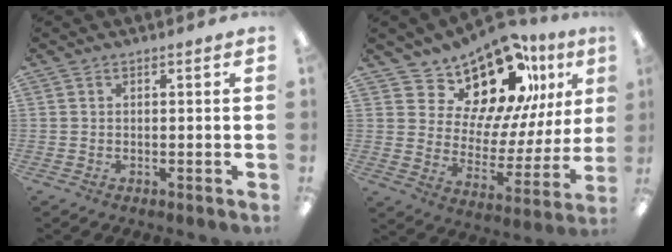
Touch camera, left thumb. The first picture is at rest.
{"total": 16.9, "force": [13.9, 7.5, 6.0], "torque": [-0.112, -0.106, 0.246]}